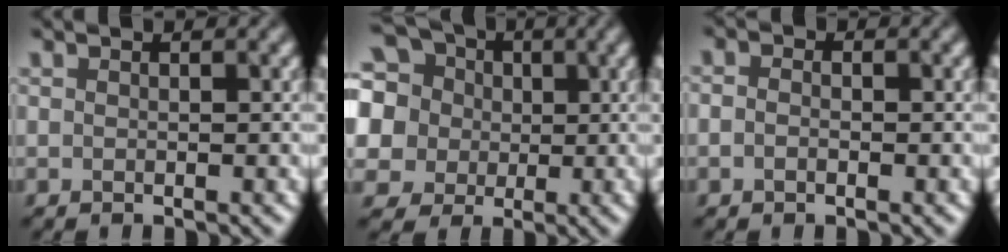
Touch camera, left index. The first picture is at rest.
{"total": 13.8, "force": [3.9, 12.2, 5.3], "torque": [-0.162, 0.024, 0.047]}
{"total": 1.6, "force": [-0.1, 1.2, 1.0], "torque": [-0.012, 0.000, -0.019]}